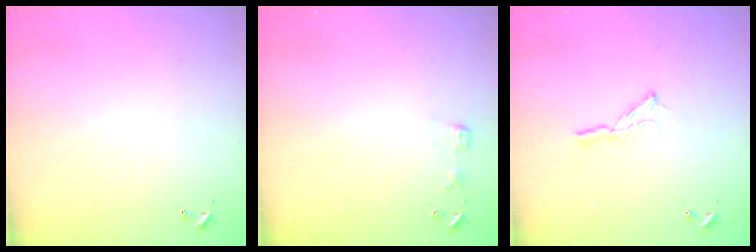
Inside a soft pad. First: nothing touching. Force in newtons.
{"total": 3.4, "press": 3.3, "slide": 0.4}
{"total": 5.4, "press": 5.4, "slide": 0.4}